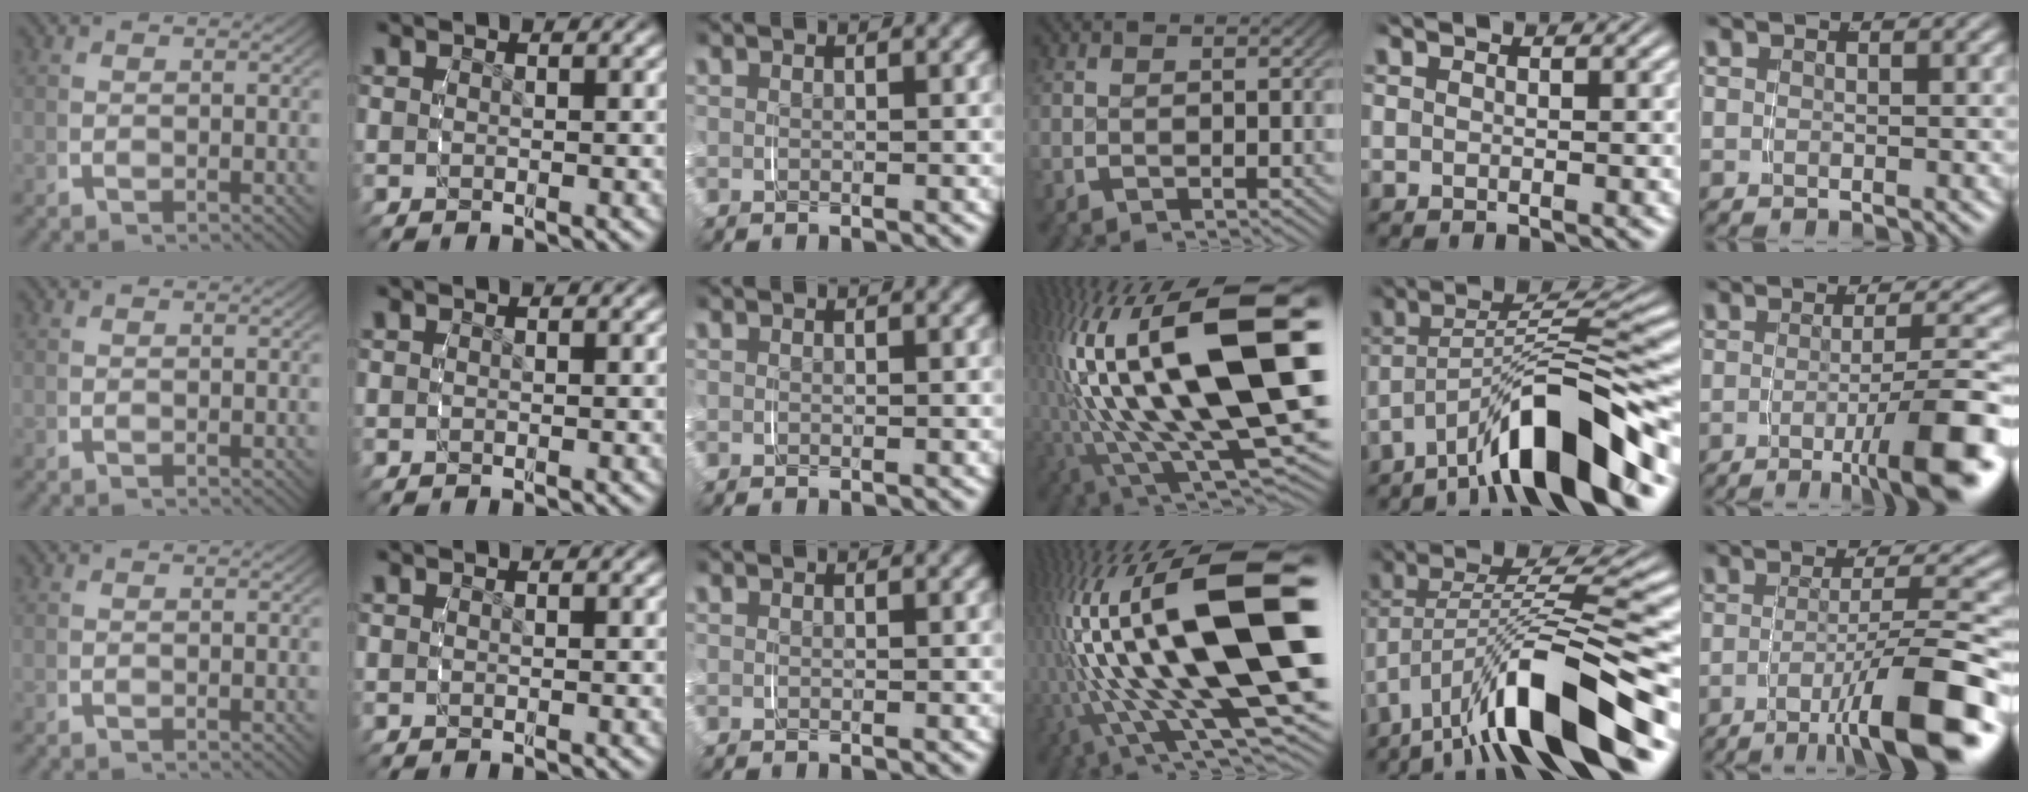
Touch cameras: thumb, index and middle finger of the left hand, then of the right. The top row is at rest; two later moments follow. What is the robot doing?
{"motion": "grasp_and_lifting", "object": "pencil case"}